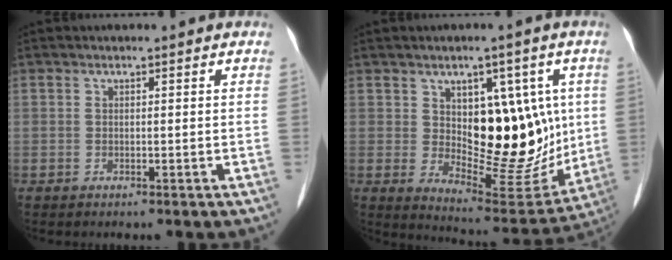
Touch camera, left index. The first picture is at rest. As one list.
[{"total": 14.9, "force": [2.1, 7.3, 12.8], "torque": [-0.164, 0.003, 0.053]}]